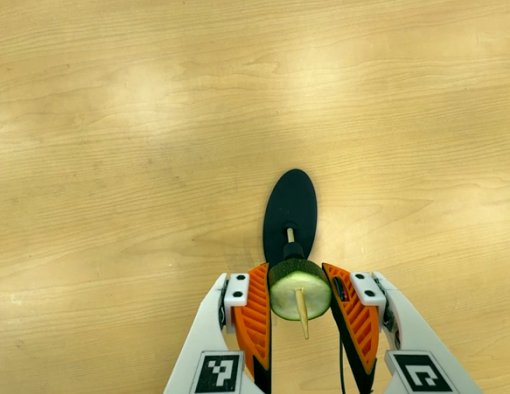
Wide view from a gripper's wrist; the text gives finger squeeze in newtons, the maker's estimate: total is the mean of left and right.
{"total": 10.1, "left": 9.1, "right": 11.0}